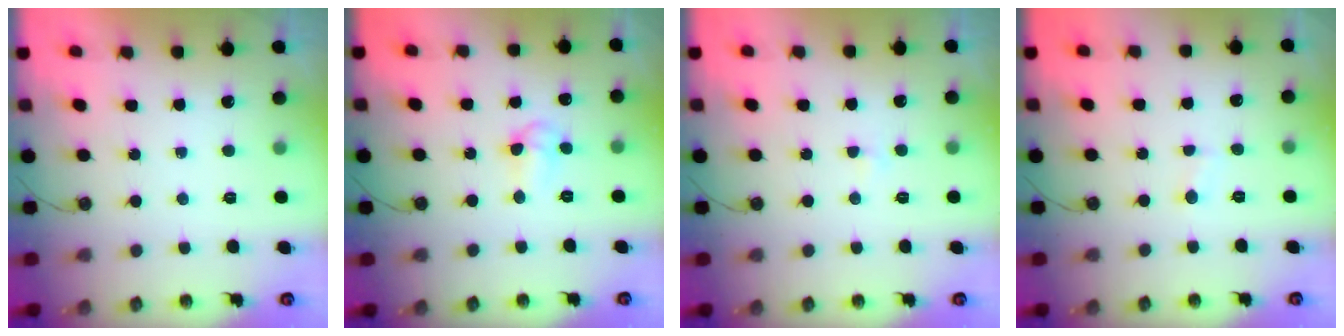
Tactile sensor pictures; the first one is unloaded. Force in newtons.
{"total": 4.7, "press": 4.5, "slide": 1.1}
{"total": 1.6, "press": 1.6, "slide": 0.2}
{"total": 1.7, "press": 1.6, "slide": 0.6}